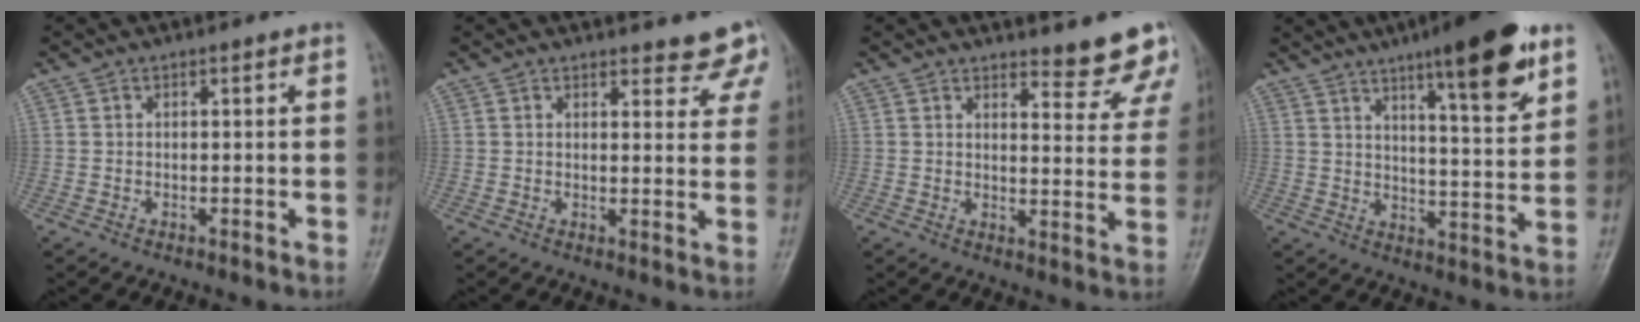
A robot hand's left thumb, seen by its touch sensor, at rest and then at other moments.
{"total": 7.0, "force": [6.4, 2.4, 1.6], "torque": [0.027, -0.030, 0.053]}
{"total": 8.5, "force": [7.8, 2.2, 2.4], "torque": [0.008, -0.060, 0.085]}
{"total": 15.6, "force": [9.5, 3.2, 12.0], "torque": [-0.152, -0.049, 0.142]}